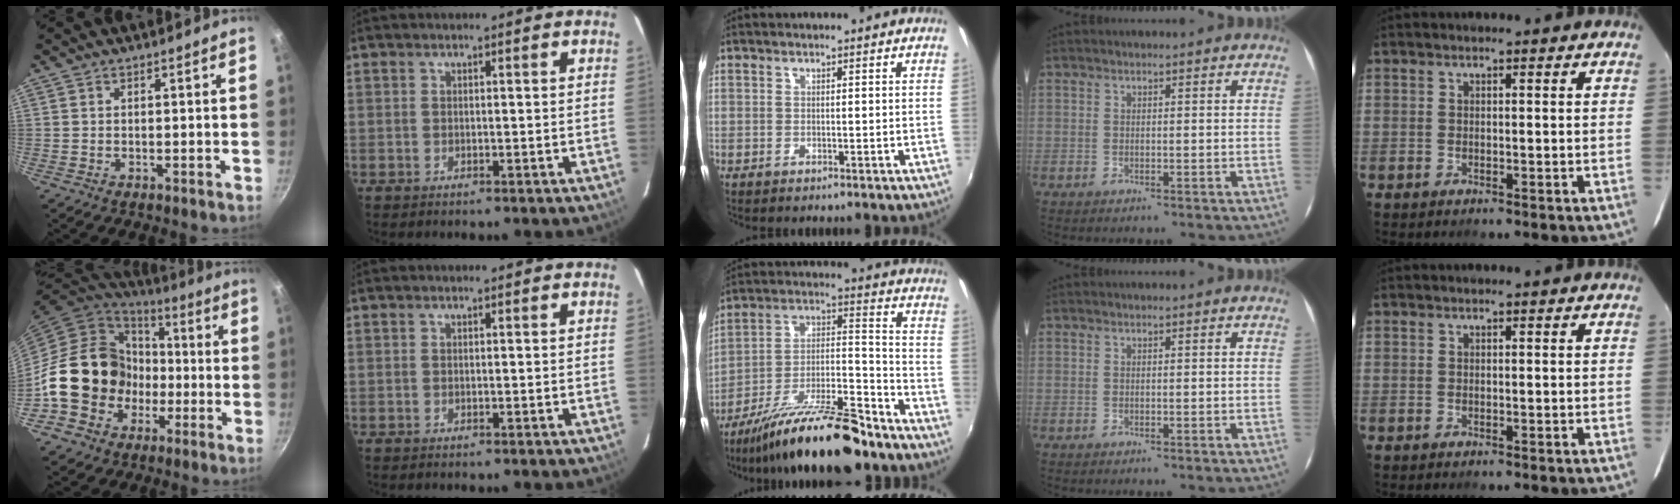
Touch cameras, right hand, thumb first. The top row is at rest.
{"thumb": {"total": 19.0, "force": [-3.7, 16.4, 8.8], "torque": [-0.118, 0.052, -0.052]}, "middle": {"total": 19.8, "force": [-15.2, 4.6, 11.7], "torque": [-0.208, 0.000, -0.245]}}